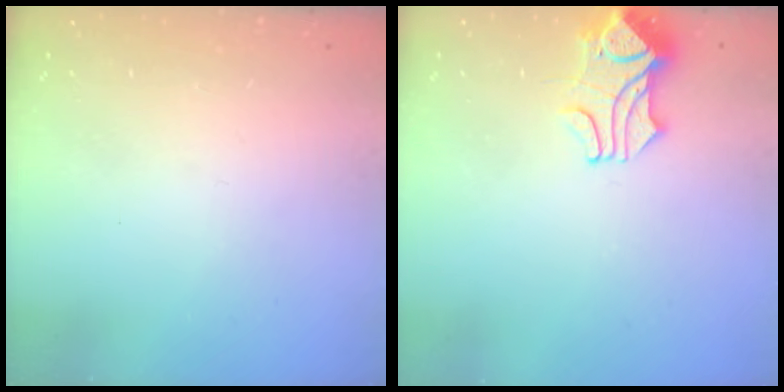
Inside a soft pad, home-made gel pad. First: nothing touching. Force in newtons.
{"total": 1.6, "press": 1.2, "slide": 1.0}